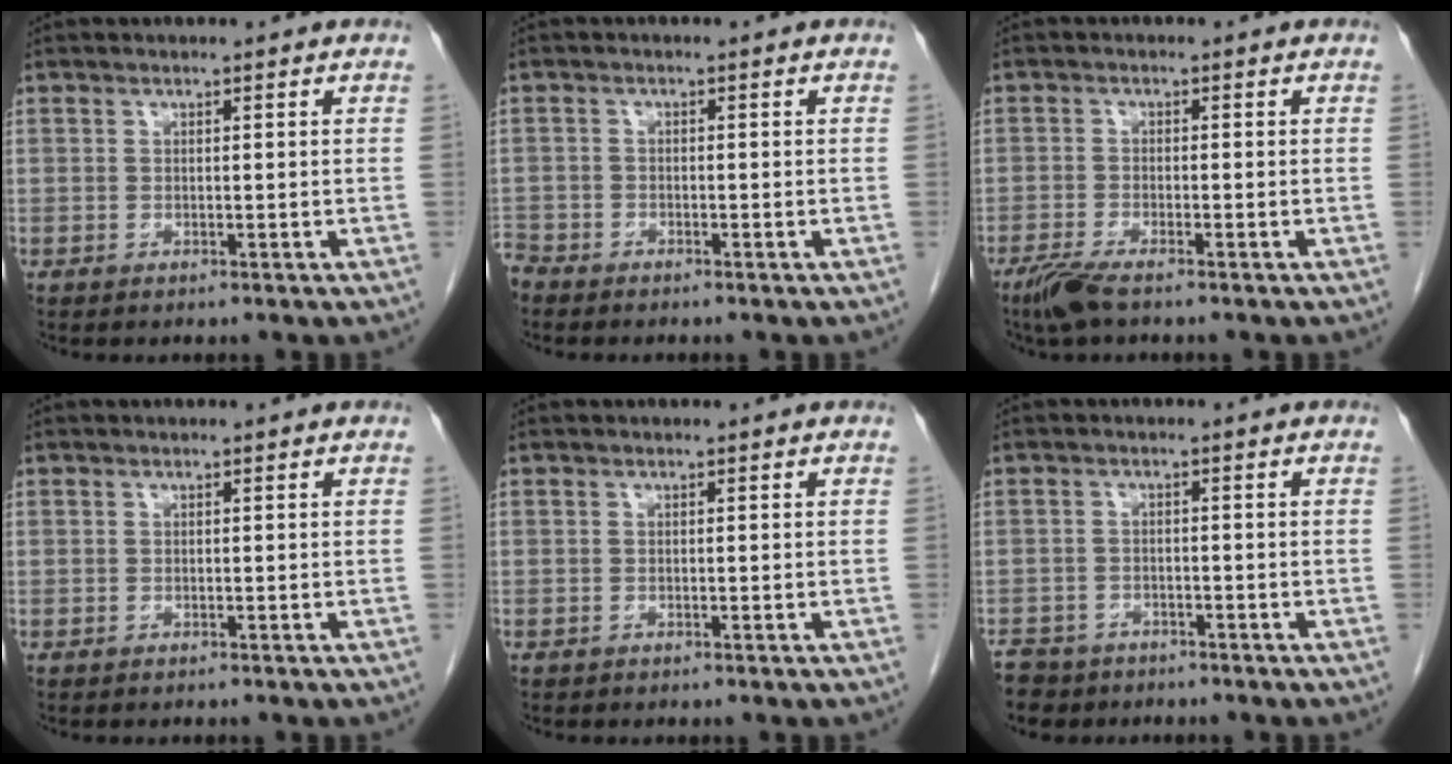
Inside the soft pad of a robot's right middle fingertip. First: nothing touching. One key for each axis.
{"total": 3.0, "fx": -2.8, "fy": 1.0, "fz": 0.1, "tx": -0.006, "ty": -0.005, "tz": -0.055}
{"total": 3.9, "fx": -3.0, "fy": 0.5, "fz": 2.5, "tx": -0.056, "ty": -0.010, "tz": -0.060}
{"total": 0.0}
{"total": 0.0}
{"total": 6.2, "fx": -5.0, "fy": 3.6, "fz": 0.8, "tx": -0.022, "ty": -0.003, "tz": -0.081}